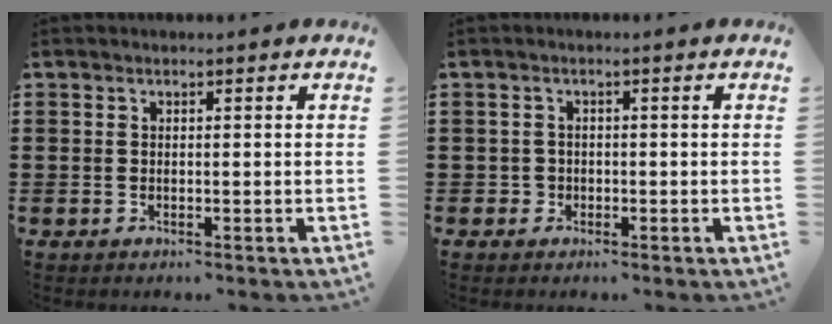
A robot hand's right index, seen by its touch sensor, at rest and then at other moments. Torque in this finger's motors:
{"motor_torque": [-0.01, 0.05, -0.05, -0.01]}